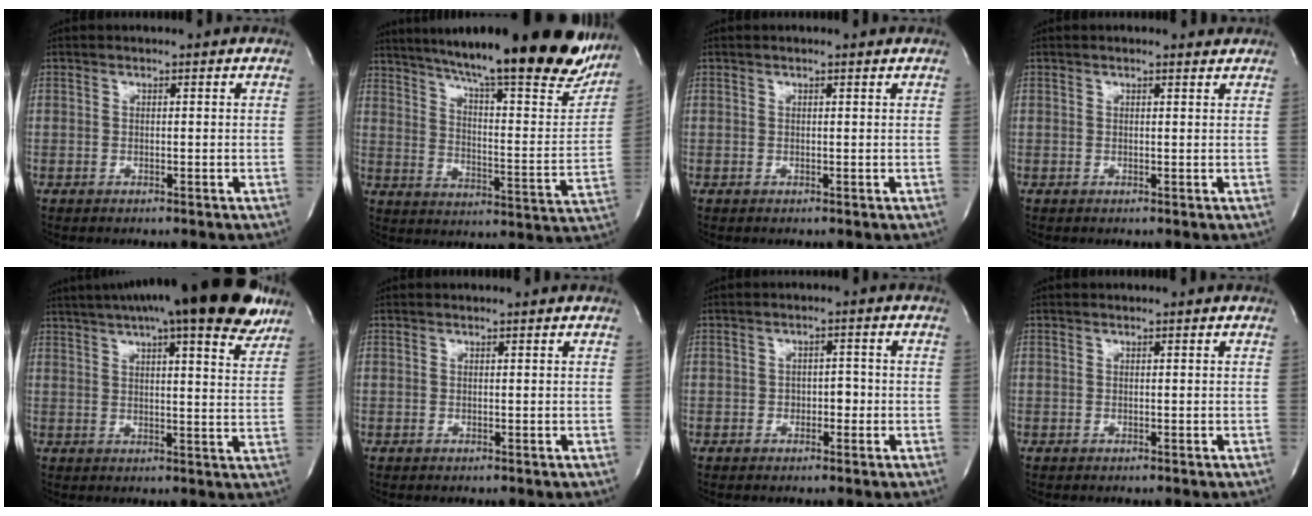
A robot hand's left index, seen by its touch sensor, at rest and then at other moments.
{"total": 29.8, "force": [24.6, 3.8, 16.4], "torque": [-0.249, -0.060, 0.322]}
{"total": 0.8, "force": [0.7, 0.0, 0.4], "torque": [-0.010, 0.006, 0.011]}
{"total": 1.8, "force": [1.7, 0.4, 0.5], "torque": [-0.016, 0.002, 0.016]}
{"total": 23.3, "force": [17.7, 4.0, 14.6], "torque": [-0.226, 0.028, 0.228]}
{"total": 1.9, "force": [1.9, 0.0, 0.4], "torque": [-0.012, 0.006, 0.020]}
{"total": 2.0, "force": [-0.6, 1.3, 1.4], "torque": [-0.013, 0.005, -0.009]}
{"total": 1.0, "force": [1.0, 0.0, 0.1], "torque": [-0.009, 0.002, 0.011]}